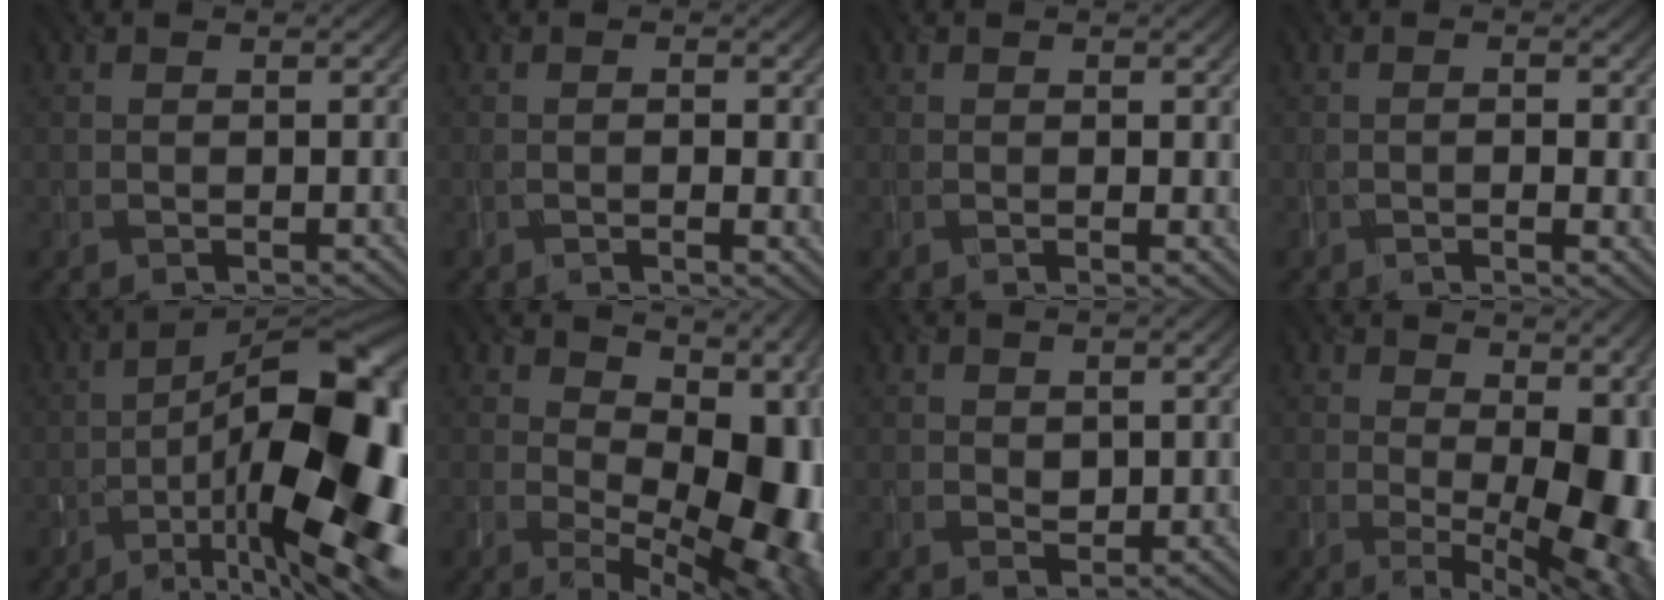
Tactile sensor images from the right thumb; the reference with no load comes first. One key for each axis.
{"total": 2.3, "fx": -0.3, "fy": 0.8, "fz": 2.2, "tx": -0.035, "ty": -0.004, "tz": -0.003}
{"total": 1.1, "fx": 0.2, "fy": 0.5, "fz": 1.0, "tx": -0.016, "ty": -0.005, "tz": 0.006}
{"total": 2.7, "fx": -0.5, "fy": 0.8, "fz": 2.5, "tx": -0.040, "ty": -0.003, "tz": -0.007}
{"total": 21.2, "fx": -5.8, "fy": 8.2, "fz": 18.6, "tx": -0.247, "ty": 0.005, "tz": -0.101}
{"total": 15.5, "fx": 1.3, "fy": 9.1, "fz": 12.5, "tx": -0.147, "ty": -0.017, "tz": 0.058}
{"total": 1.2, "fx": 0.5, "fy": 1.0, "fz": 0.4, "tx": -0.012, "ty": -0.004, "tz": 0.015}
{"total": 15.6, "fx": -0.1, "fy": 8.1, "fz": 13.3, "tx": -0.139, "ty": -0.007, "tz": 0.035}